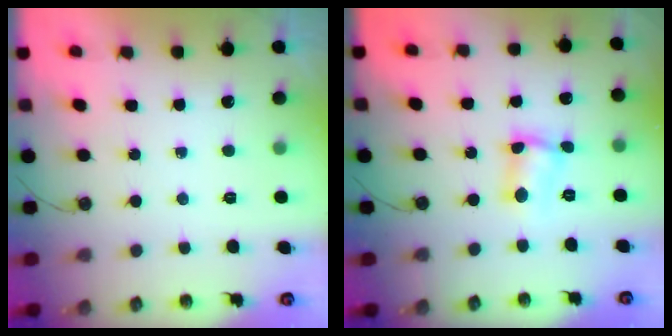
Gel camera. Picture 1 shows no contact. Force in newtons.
{"total": 5.0, "press": 4.7, "slide": 1.6}